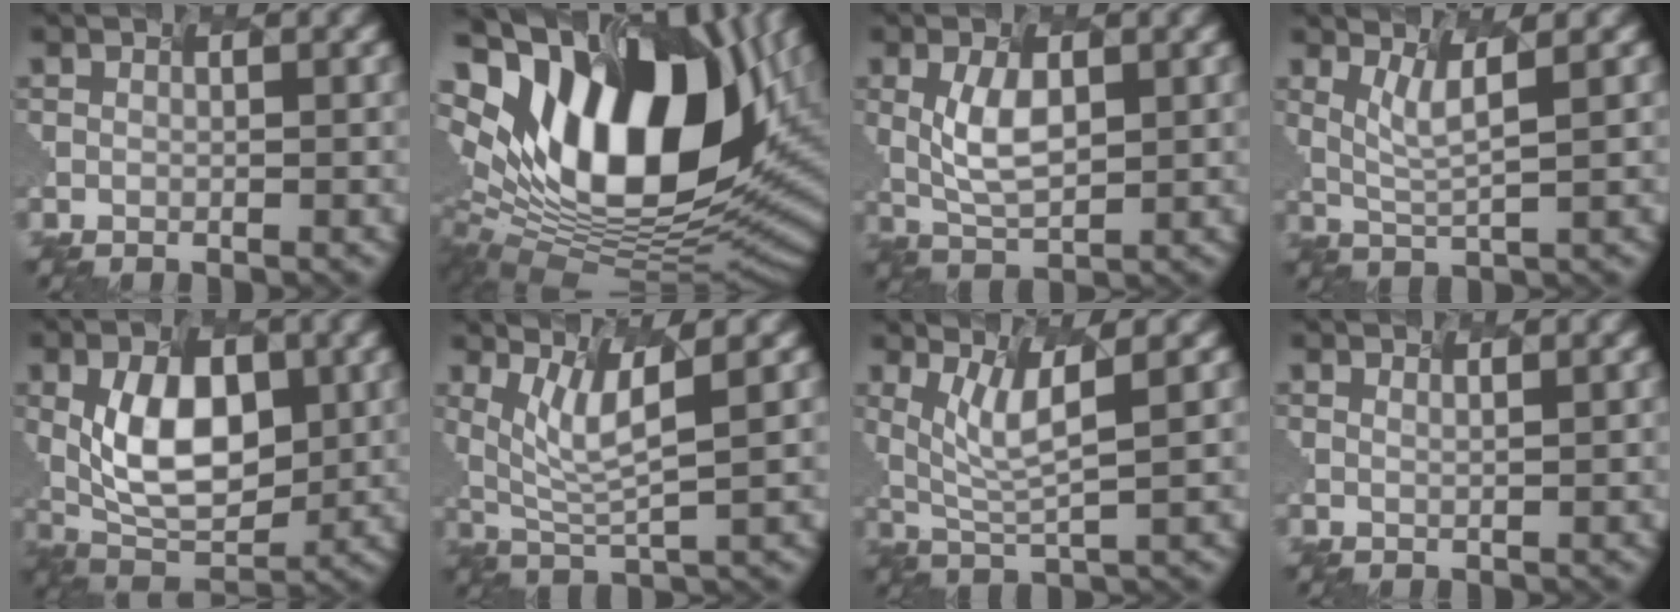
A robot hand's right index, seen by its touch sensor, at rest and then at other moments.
{"total": 17.4, "force": [4.4, 10.5, 13.1], "torque": [-0.253, 0.012, 0.077]}
{"total": 3.9, "force": [-0.2, 1.9, 3.4], "torque": [-0.077, -0.003, 0.005]}
{"total": 2.6, "force": [0.9, 0.2, 2.4], "torque": [-0.063, -0.006, 0.032]}
{"total": 7.5, "force": [0.0, 4.5, 6.0], "torque": [-0.119, -0.003, 0.003]}
{"total": 4.0, "force": [1.5, 0.7, 3.7], "torque": [-0.089, -0.010, 0.044]}
{"total": 3.7, "force": [1.1, 0.5, 3.4], "torque": [-0.084, -0.010, 0.036]}
{"total": 0.9, "force": [0.8, 0.3, 0.3], "torque": [-0.002, -0.002, 0.006]}